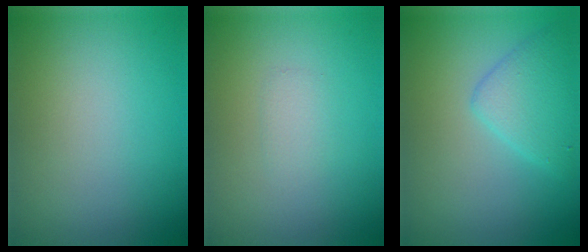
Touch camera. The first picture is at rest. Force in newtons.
{"total": 1.0, "press": 1.0, "slide": 0.0}
{"total": 3.3, "press": 3.3, "slide": 0.1}